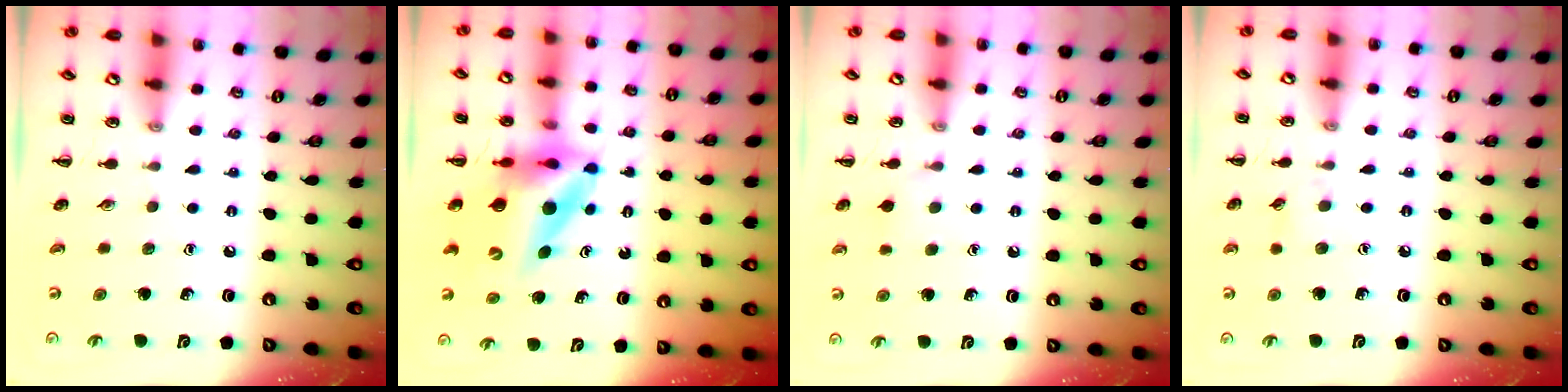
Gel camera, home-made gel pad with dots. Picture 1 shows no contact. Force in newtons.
{"total": 11.2, "press": 10.7, "slide": 3.3}
{"total": 6.2, "press": 5.9, "slide": 2.0}
{"total": 3.9, "press": 3.6, "slide": 1.5}